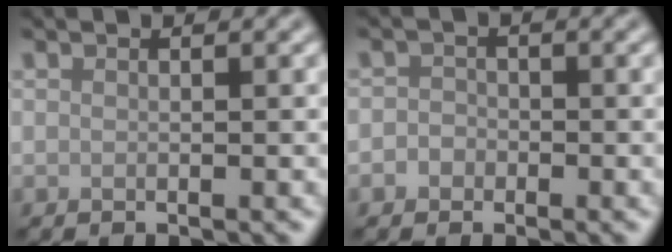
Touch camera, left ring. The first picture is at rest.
{"total": 1.3, "force": [-0.6, 1.2, 0.2], "torque": [0.009, 0.000, -0.016]}